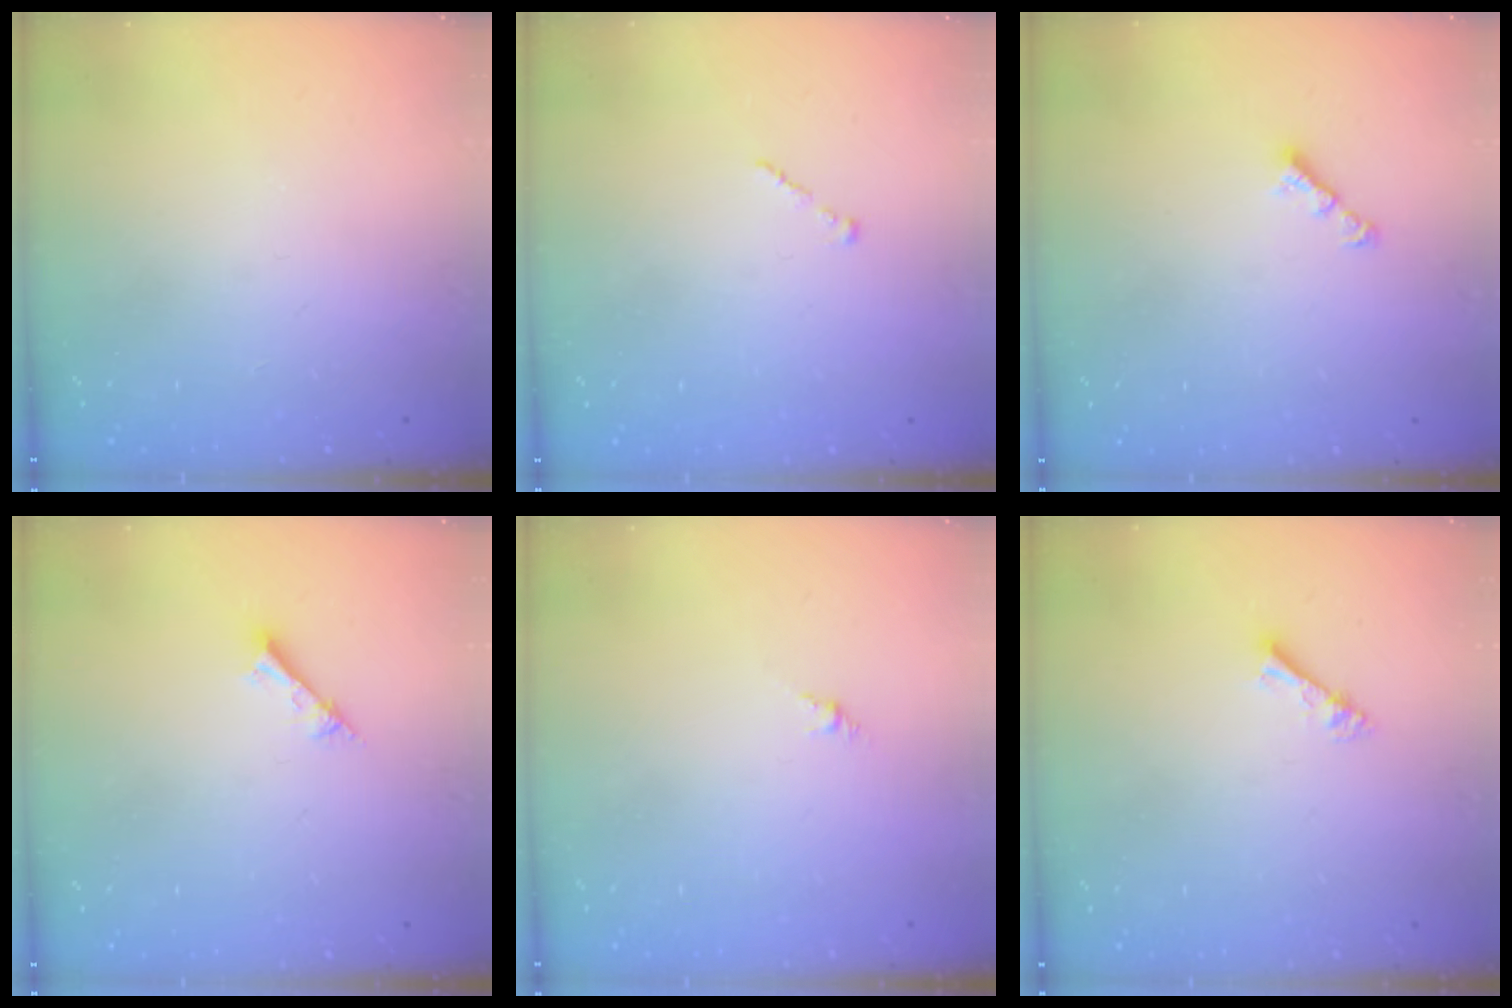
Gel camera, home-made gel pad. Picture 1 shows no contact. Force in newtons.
{"total": 0.0}
{"total": 2.9, "press": 2.8, "slide": 0.6}
{"total": 1.6, "press": 1.6, "slide": 0.2}
{"total": 1.5, "press": 1.4, "slide": 0.6}
{"total": 2.3, "press": 2.3, "slide": 0.3}